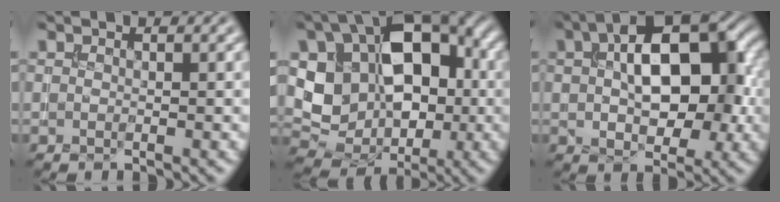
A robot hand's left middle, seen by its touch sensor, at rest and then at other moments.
{"total": 12.6, "force": [0.9, 9.0, 8.8], "torque": [-0.136, -0.004, 0.022]}
{"total": 10.9, "force": [1.7, 6.2, 8.8], "torque": [-0.129, 0.015, 0.020]}